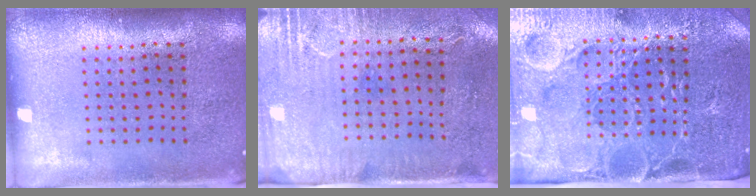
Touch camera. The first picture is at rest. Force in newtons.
{"total": 2.9, "press": 2.4, "slide": 1.7}
{"total": 4.8, "press": 4.2, "slide": 2.1}